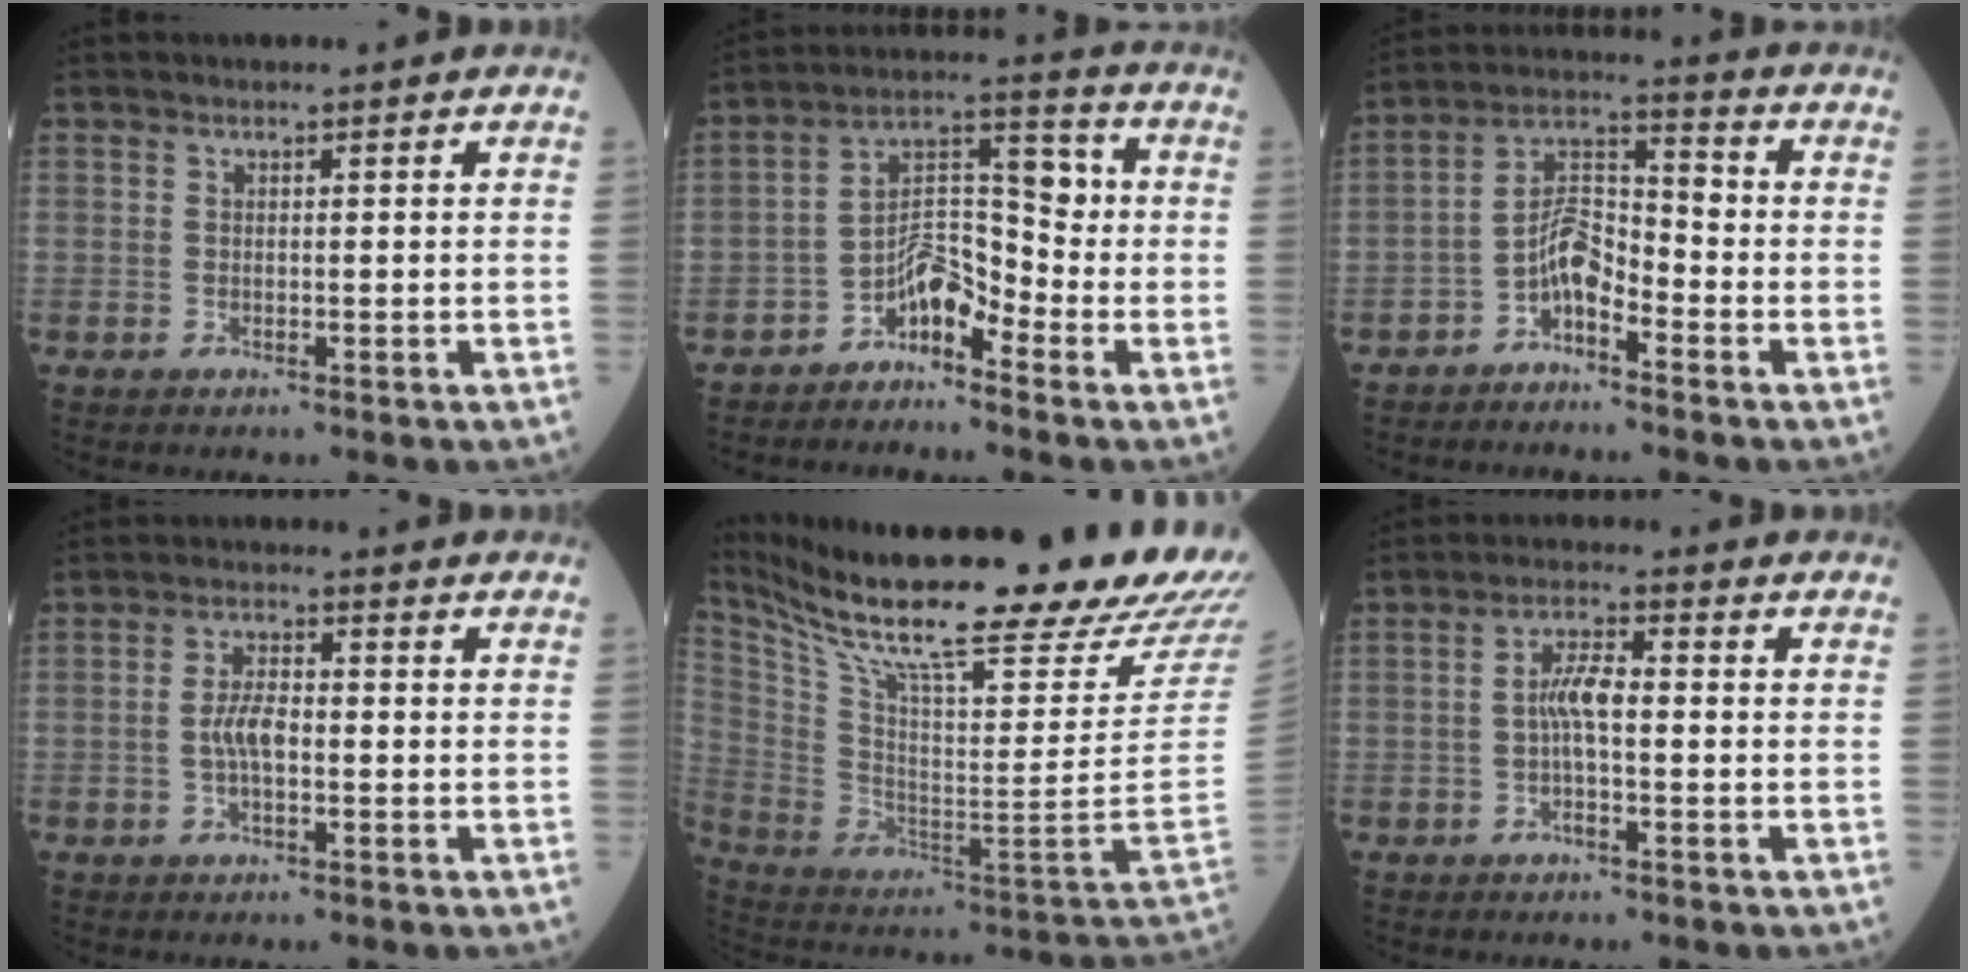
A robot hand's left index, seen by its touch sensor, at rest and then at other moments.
{"total": 6.4, "force": [-3.8, 3.2, 4.1], "torque": [-0.069, 0.025, -0.073]}
{"total": 6.0, "force": [-3.3, 2.4, 4.4], "torque": [-0.085, 0.021, -0.066]}
{"total": 3.8, "force": [-0.7, 1.3, 3.5], "torque": [-0.074, 0.004, -0.013]}
{"total": 35.1, "force": [29.0, 3.2, 19.5], "torque": [-0.360, -0.102, 0.419]}
{"total": 4.7, "force": [-0.5, 1.1, 4.5], "torque": [-0.093, 0.008, -0.013]}